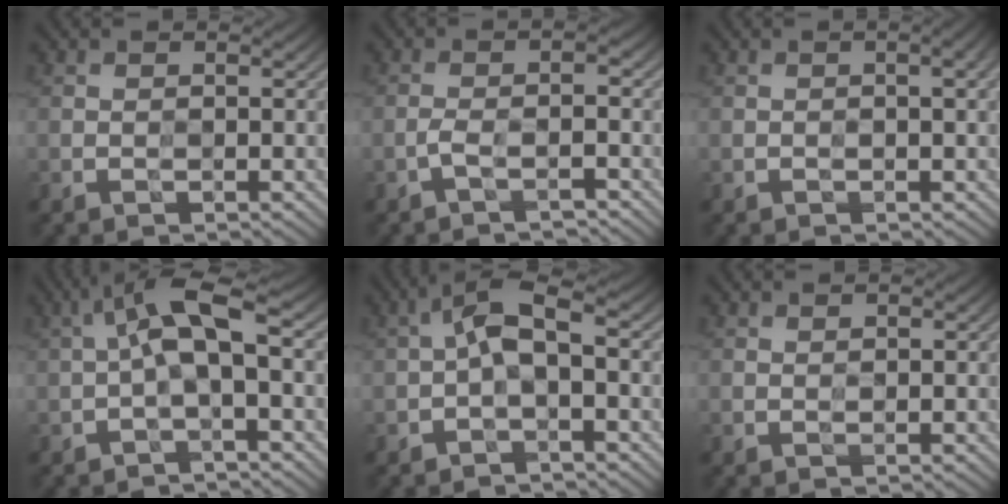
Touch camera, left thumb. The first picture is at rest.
{"total": 2.5, "force": [-1.6, 0.5, 1.8], "torque": [-0.037, 0.005, -0.038]}
{"total": 2.7, "force": [0.4, 0.6, 2.6], "torque": [-0.035, 0.006, 0.004]}
{"total": 7.1, "force": [0.4, 2.0, 6.8], "torque": [-0.130, 0.028, -0.007]}
{"total": 4.9, "force": [-0.3, 1.7, 4.6], "torque": [-0.093, 0.018, -0.018]}
{"total": 0.6, "force": [0.6, 0.0, 0.2], "torque": [-0.004, 0.000, 0.009]}